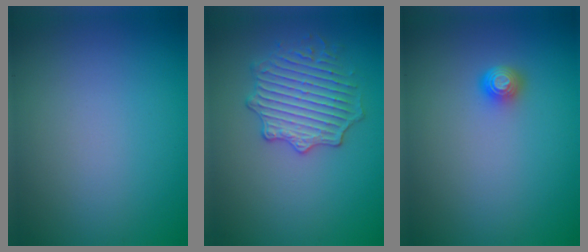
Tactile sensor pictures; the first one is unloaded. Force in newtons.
{"total": 3.8, "press": 3.7, "slide": 0.6}
{"total": 1.7, "press": 1.2, "slide": 1.1}